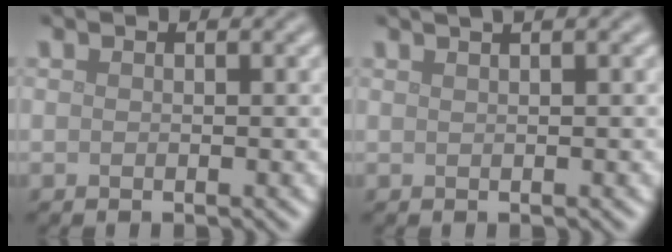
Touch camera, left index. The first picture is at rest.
{"total": 3.8, "force": [2.2, 1.7, 2.5], "torque": [-0.010, 0.026, 0.002]}